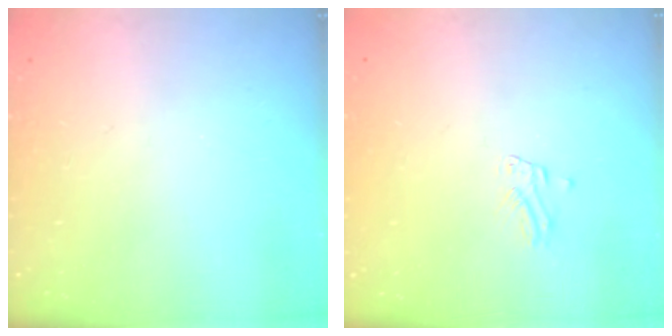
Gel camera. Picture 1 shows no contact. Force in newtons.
{"total": 1.3, "press": 1.3, "slide": 0.1}